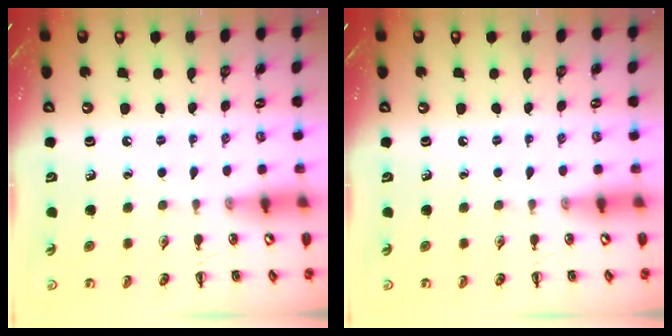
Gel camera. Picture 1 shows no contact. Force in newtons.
{"total": 0.0}